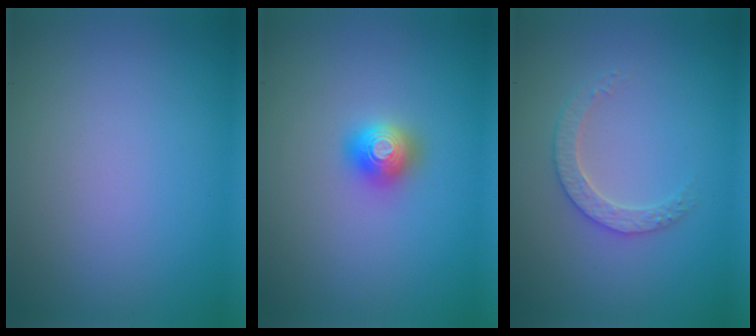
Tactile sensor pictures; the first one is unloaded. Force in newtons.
{"total": 2.0, "press": 2.0, "slide": 0.1}
{"total": 2.5, "press": 2.4, "slide": 0.7}